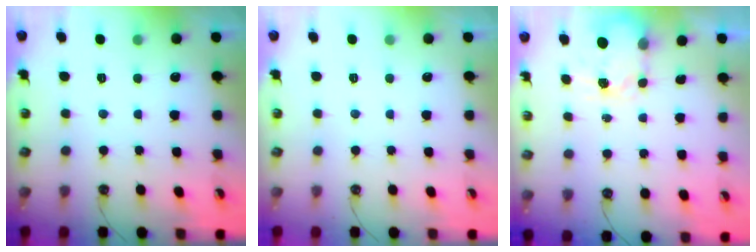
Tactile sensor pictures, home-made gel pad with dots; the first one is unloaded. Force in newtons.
{"total": 0.0}
{"total": 3.9, "press": 3.8, "slide": 0.6}